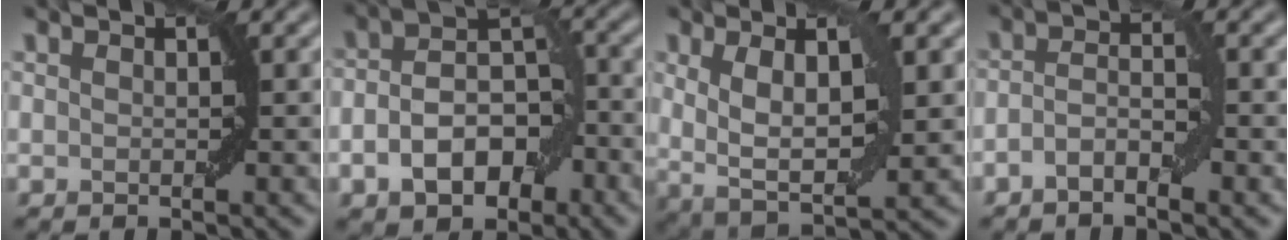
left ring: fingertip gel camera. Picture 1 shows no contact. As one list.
[{"total": 6.4, "force": [-2.3, 4.0, 4.6], "torque": [-0.077, 0.004, -0.043]}, {"total": 5.4, "force": [1.0, 1.9, 5.0], "torque": [-0.091, -0.007, 0.017]}, {"total": 2.6, "force": [-1.2, 0.9, 2.1], "torque": [-0.043, 0.005, -0.028]}]